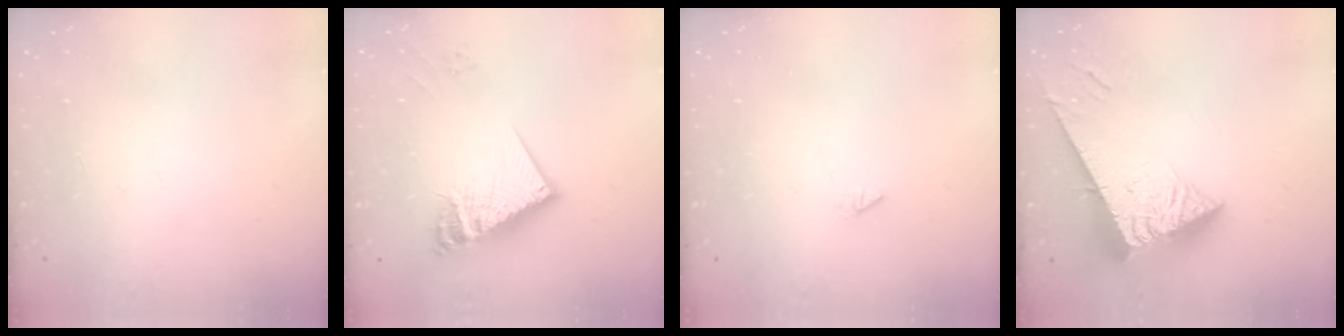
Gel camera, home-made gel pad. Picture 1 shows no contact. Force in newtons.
{"total": 15.1, "press": 15.1, "slide": 1.2}
{"total": 0.0}
{"total": 9.8, "press": 9.7, "slide": 1.1}